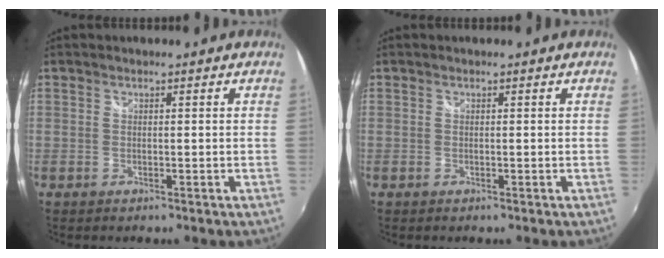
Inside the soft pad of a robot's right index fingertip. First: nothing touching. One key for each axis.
{"total": 0.0}